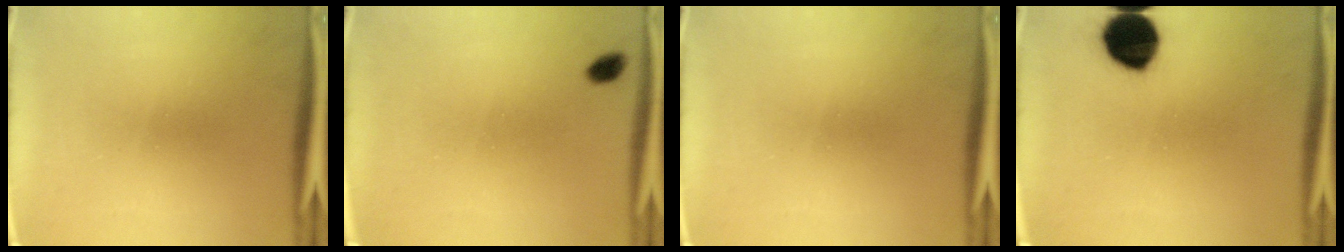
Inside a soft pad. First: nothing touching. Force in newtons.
{"total": 2.0}
{"total": 0.0}
{"total": 12.8}